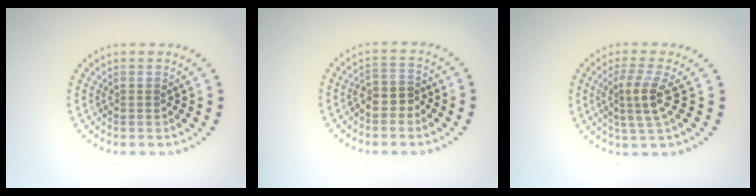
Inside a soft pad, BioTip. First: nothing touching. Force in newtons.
{"total": 1.7, "press": 1.5, "slide": 0.8}
{"total": 2.9, "press": 2.4, "slide": 1.7}